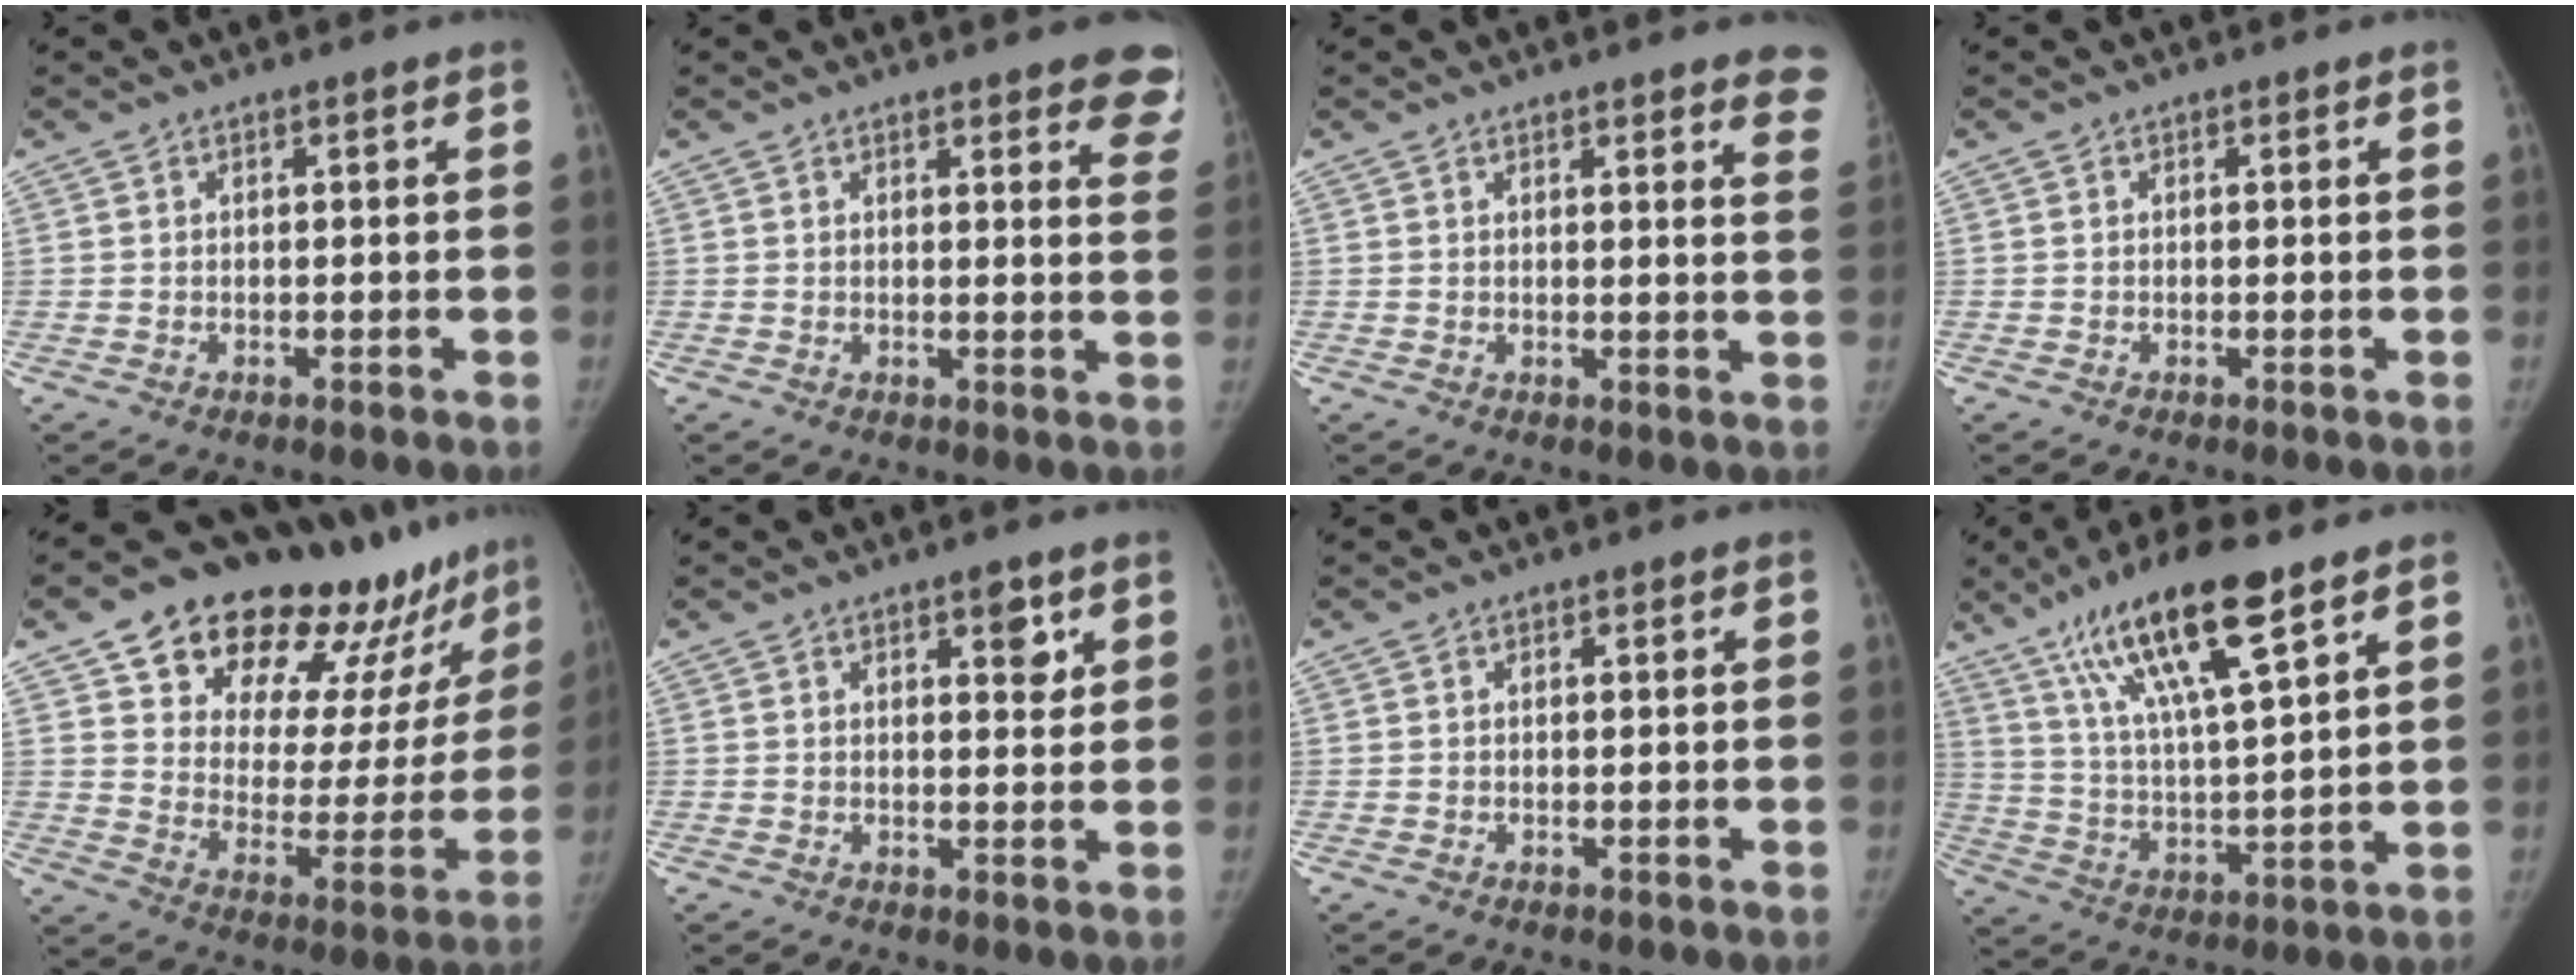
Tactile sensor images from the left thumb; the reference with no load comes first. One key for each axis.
{"total": 9.6, "fx": 7.2, "fy": 2.5, "fz": 5.8, "tx": -0.036, "ty": -0.028, "tz": 0.065}
{"total": 7.6, "fx": 5.8, "fy": 1.8, "fz": 4.5, "tx": -0.025, "ty": -0.025, "tz": 0.054}
{"total": 0.0}
{"total": 26.9, "fx": 20.6, "fy": 11.4, "fz": 13.1, "tx": -0.150, "ty": -0.089, "tz": 0.294}
{"total": 3.4, "fx": 1.8, "fy": 1.6, "fz": 2.4, "tx": -0.013, "ty": -0.010, "tz": 0.025}
{"total": 0.0}
{"total": 17.7, "fx": 10.5, "fy": 3.6, "fz": 13.7, "tx": -0.237, "ty": -0.036, "tz": 0.200}